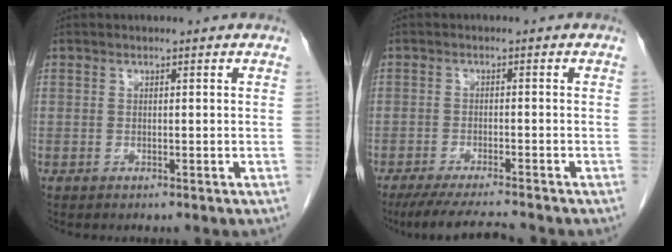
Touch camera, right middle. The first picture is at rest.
{"total": 7.5, "force": [-6.9, -0.2, 3.2], "torque": [-0.049, -0.016, -0.112]}